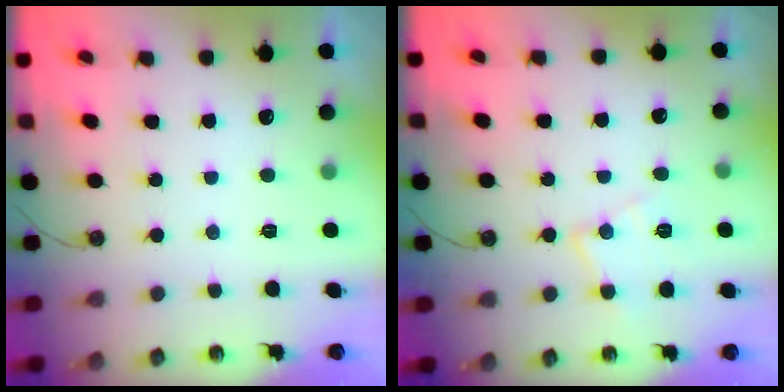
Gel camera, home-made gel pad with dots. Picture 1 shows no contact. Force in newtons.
{"total": 9.2, "press": 9.2, "slide": 0.6}